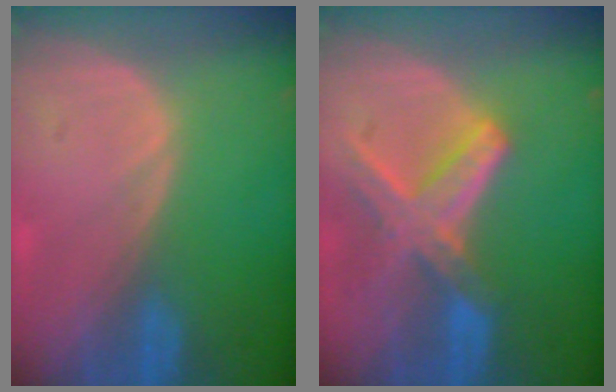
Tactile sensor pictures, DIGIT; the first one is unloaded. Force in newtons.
{"total": 8.2, "press": 7.3, "slide": 3.9}